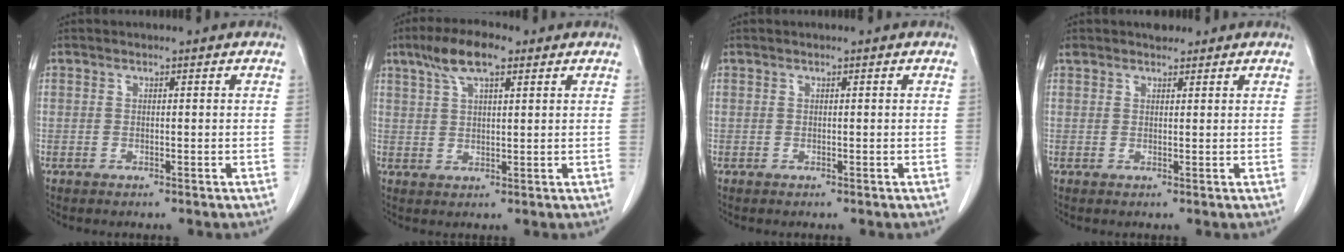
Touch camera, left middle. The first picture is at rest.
{"total": 7.0, "force": [4.3, 1.9, 5.2], "torque": [-0.106, 0.018, 0.078]}
{"total": 0.0}
{"total": 2.2, "force": [2.0, 1.0, 0.5], "torque": [-0.012, 0.012, 0.032]}